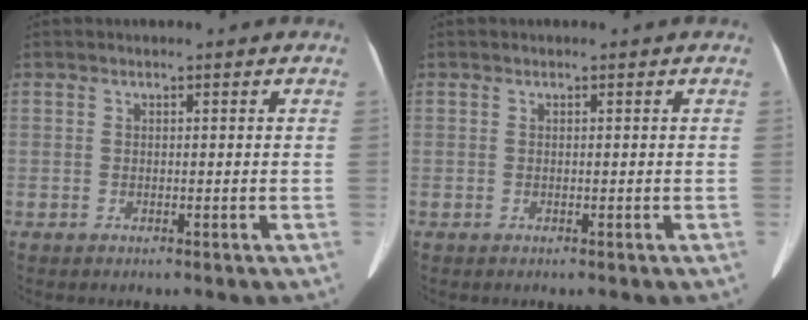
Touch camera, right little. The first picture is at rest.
{"total": 0.0}